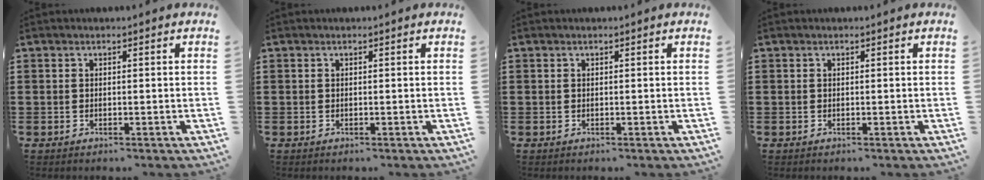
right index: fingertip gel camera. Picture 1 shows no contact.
{"total": 0.0}
{"total": 0.0}
{"total": 0.0}